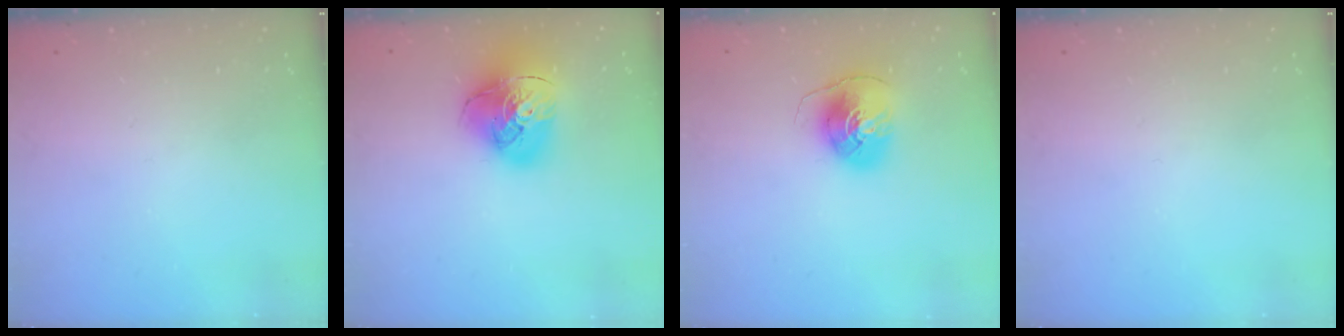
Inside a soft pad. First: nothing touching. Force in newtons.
{"total": 17.1, "press": 17.0, "slide": 2.1}
{"total": 8.5, "press": 8.4, "slide": 0.7}
{"total": 0.0}